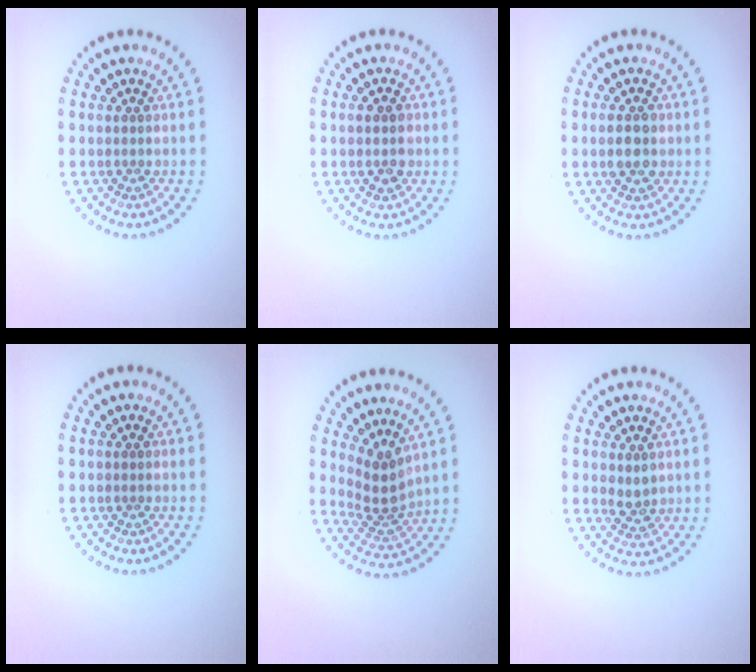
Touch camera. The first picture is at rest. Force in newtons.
{"total": 2.5, "press": 2.5, "slide": 0.2}
{"total": 2.9, "press": 2.9, "slide": 0.1}
{"total": 0.0}
{"total": 3.3, "press": 2.4, "slide": 2.3}
{"total": 1.9, "press": 1.7, "slide": 0.7}